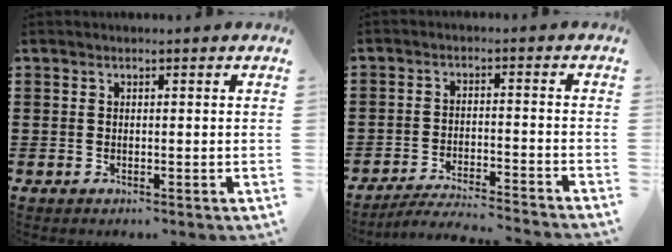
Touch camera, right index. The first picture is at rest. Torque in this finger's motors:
{"motor_torque": [-0.59, 1.55, -1.05, -0.18]}